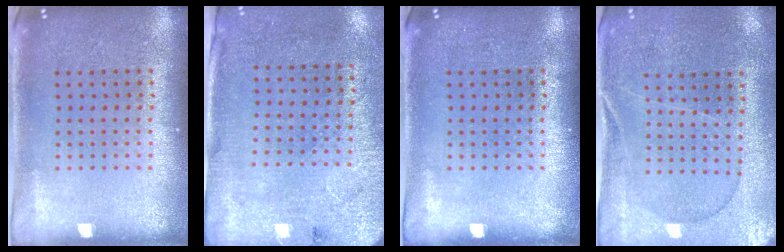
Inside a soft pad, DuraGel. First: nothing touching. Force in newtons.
{"total": 2.6, "press": 2.2, "slide": 1.4}
{"total": 0.0}
{"total": 0.6, "press": 0.5, "slide": 0.3}